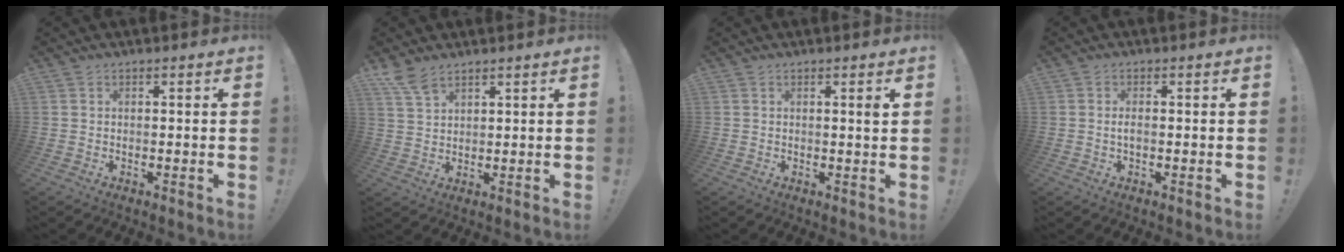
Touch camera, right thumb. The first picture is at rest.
{"total": 6.1, "force": [4.8, 2.2, 3.0], "torque": [-0.054, -0.026, 0.090]}
{"total": 1.3, "force": [0.6, -0.3, 1.1], "torque": [-0.011, -0.007, 0.008]}
{"total": 1.5, "force": [-0.4, 0.5, 1.4], "torque": [-0.025, 0.002, -0.006]}